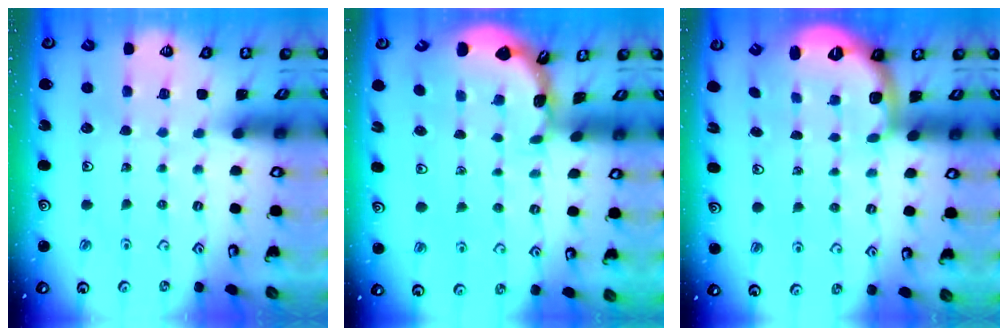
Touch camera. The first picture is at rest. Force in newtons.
{"total": 1.7, "press": 1.7, "slide": 0.1}
{"total": 2.5, "press": 2.0, "slide": 1.6}